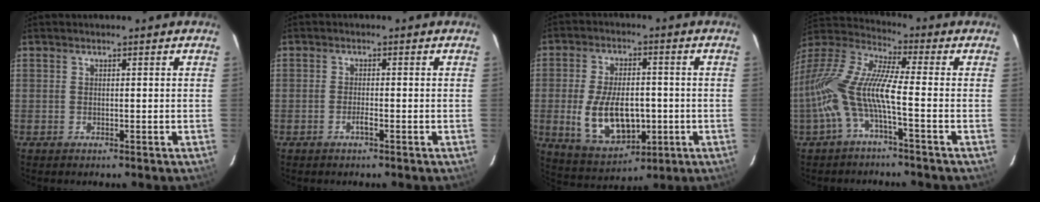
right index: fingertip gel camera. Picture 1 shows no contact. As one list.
[{"total": 1.5, "force": [-0.9, 0.2, 1.2], "torque": [-0.026, 0.001, -0.018]}, {"total": 13.9, "force": [-2.4, 7.5, 11.5], "torque": [-0.232, -0.010, -0.023]}, {"total": 13.8, "force": [-3.6, 2.2, 13.2], "torque": [-0.260, -0.003, -0.076]}]